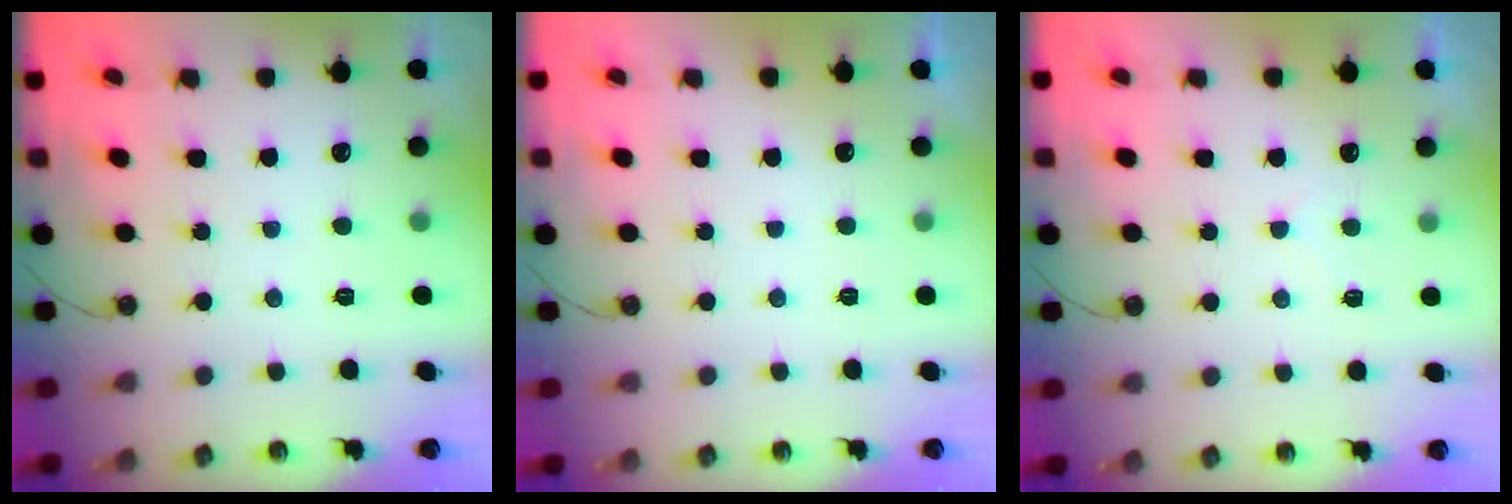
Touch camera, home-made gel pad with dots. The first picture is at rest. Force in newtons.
{"total": 0.0}
{"total": 4.6, "press": 4.6, "slide": 0.4}